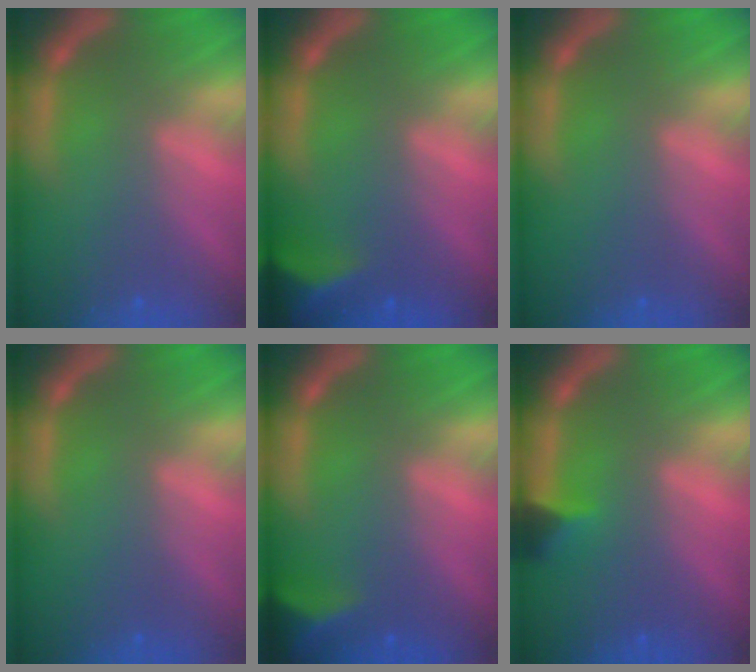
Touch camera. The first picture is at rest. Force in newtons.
{"total": 5.4}
{"total": 0.0}
{"total": 0.0}
{"total": 4.5}
{"total": 1.9}